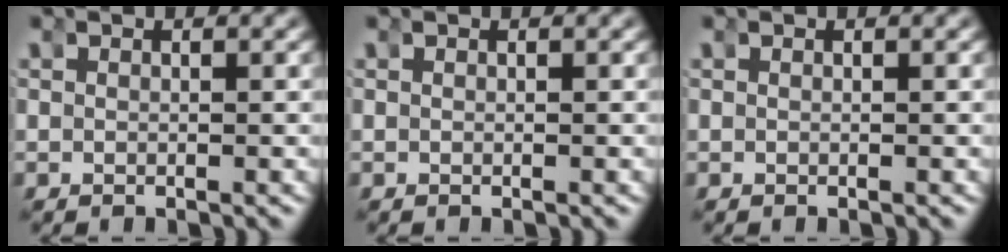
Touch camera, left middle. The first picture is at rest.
{"total": 0.0}
{"total": 0.0}